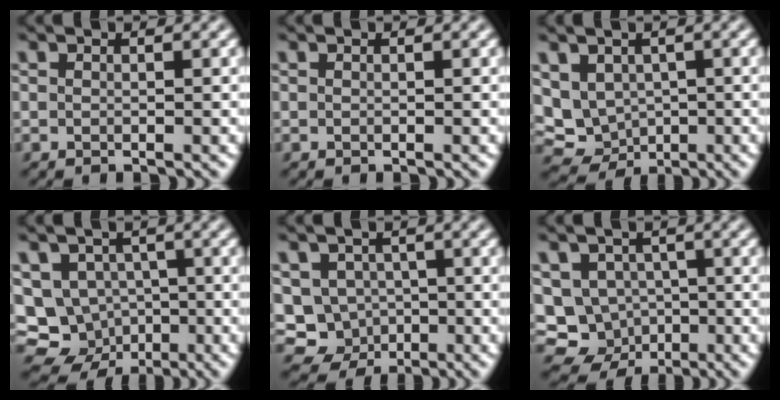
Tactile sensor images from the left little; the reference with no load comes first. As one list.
[{"total": 0.0}, {"total": 5.7, "force": [0.6, 4.9, 2.8], "torque": [-0.054, -0.001, 0.011]}, {"total": 9.9, "force": [-3.2, 8.7, 3.6], "torque": [-0.057, -0.009, -0.067]}, {"total": 6.7, "force": [-1.7, 6.3, 1.8], "torque": [-0.018, 0.002, -0.052]}, {"total": 8.8, "force": [-2.8, 7.8, 2.8], "torque": [-0.038, -0.004, -0.064]}]